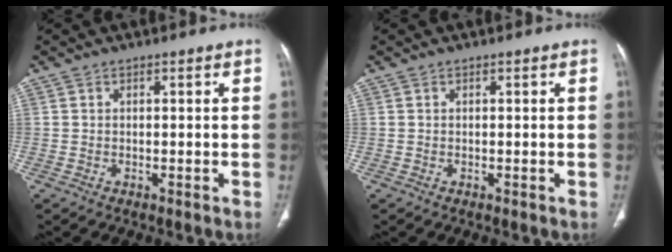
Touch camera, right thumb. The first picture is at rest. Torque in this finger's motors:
{"motor_torque": [0.27, 0.27, 0.00, 0.00, 0.00]}